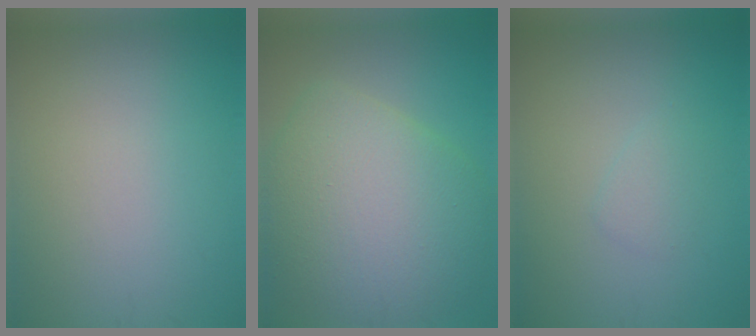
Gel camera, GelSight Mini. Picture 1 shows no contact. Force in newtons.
{"total": 10.1, "press": 10.1, "slide": 0.5}
{"total": 1.1, "press": 1.1, "slide": 0.1}